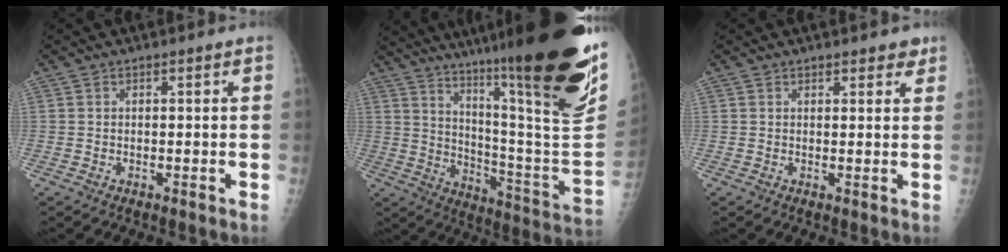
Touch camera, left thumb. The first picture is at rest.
{"total": 34.7, "force": [22.2, 4.0, 26.3], "torque": [-0.313, -0.105, 0.330]}
{"total": 2.7, "force": [2.0, 1.3, 1.1], "torque": [0.010, -0.008, 0.020]}